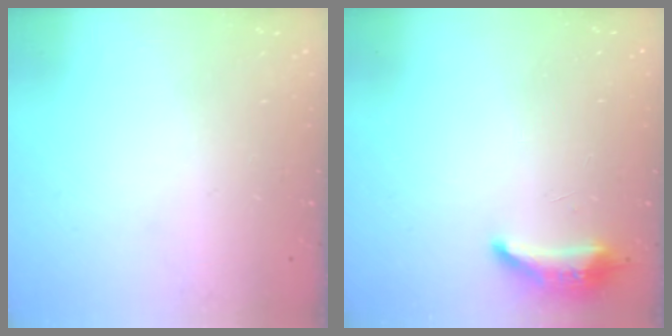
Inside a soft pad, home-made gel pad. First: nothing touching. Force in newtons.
{"total": 8.3, "press": 8.1, "slide": 1.5}